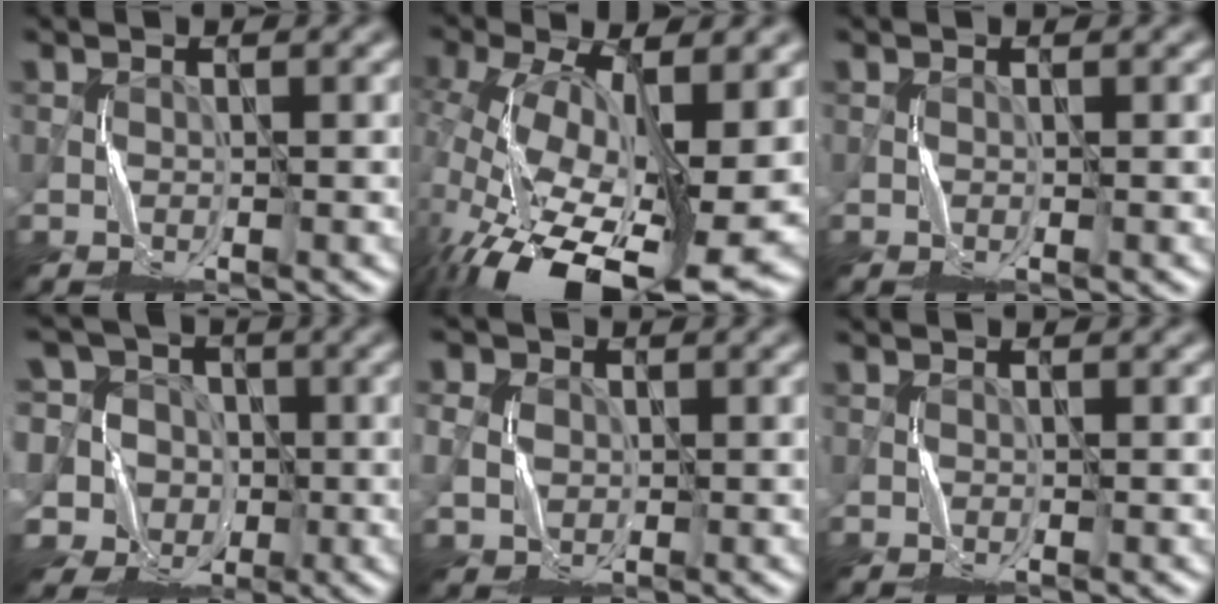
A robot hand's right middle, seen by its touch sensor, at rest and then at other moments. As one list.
[{"total": 15.6, "force": [-4.3, 6.8, 13.4], "torque": [-0.257, -0.022, -0.066]}, {"total": 0.0}, {"total": 10.9, "force": [2.5, 9.5, 4.8], "torque": [-0.126, 0.040, -0.005]}, {"total": 4.3, "force": [1.0, 3.7, 2.0], "torque": [-0.053, 0.019, 0.002]}, {"total": 0.0}]